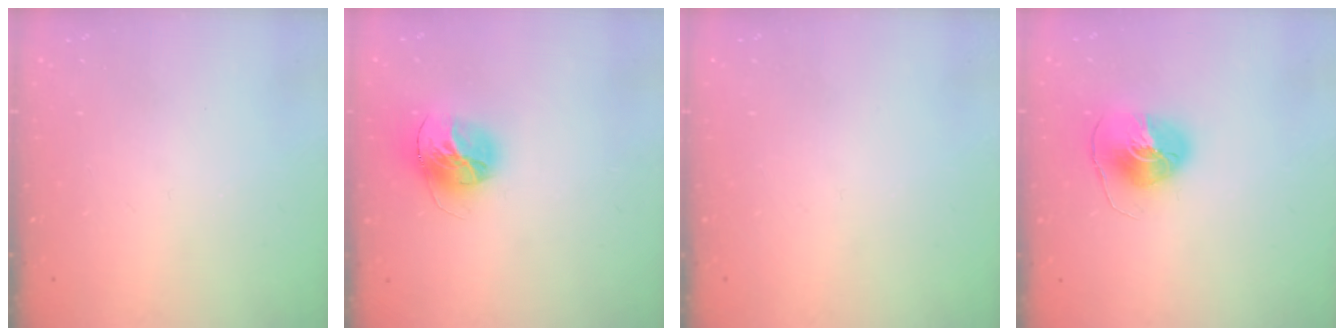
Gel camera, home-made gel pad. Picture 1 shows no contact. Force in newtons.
{"total": 15.4, "press": 15.3, "slide": 1.7}
{"total": 0.0}
{"total": 8.1, "press": 8.1, "slide": 0.1}